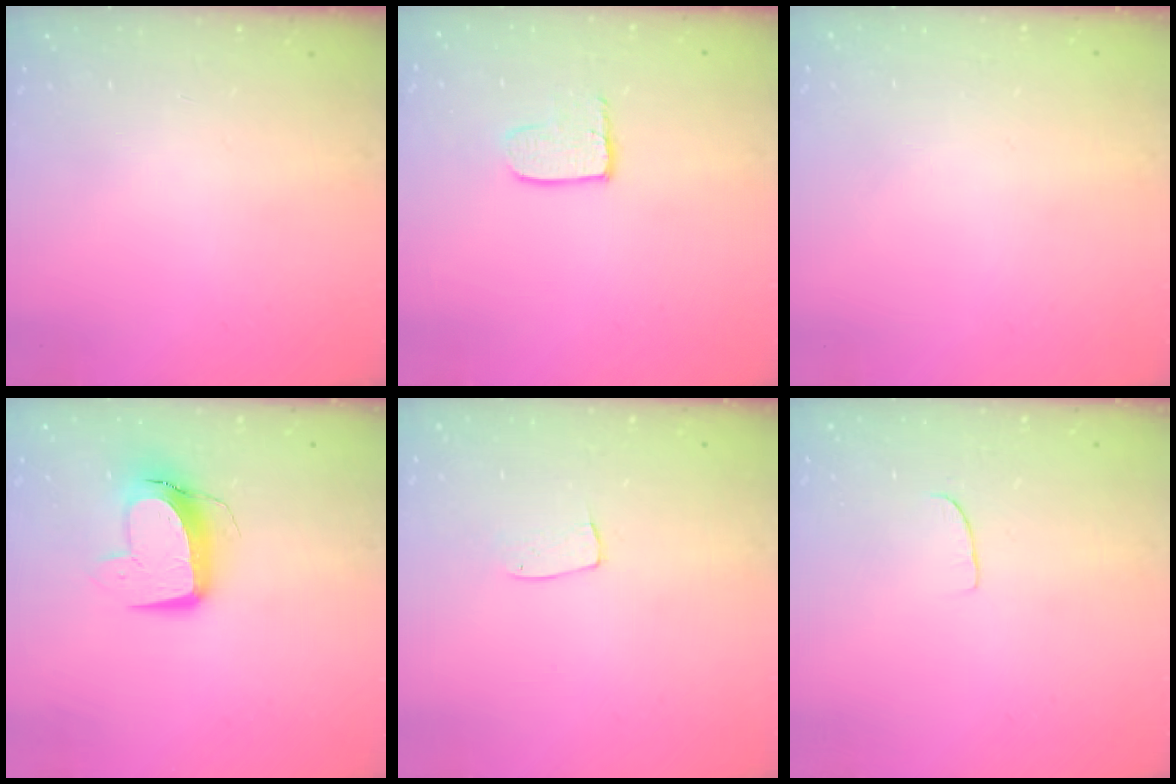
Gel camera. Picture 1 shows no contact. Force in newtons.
{"total": 5.5, "press": 5.5, "slide": 0.4}
{"total": 0.0}
{"total": 11.1, "press": 11.1, "slide": 0.9}
{"total": 5.2, "press": 5.2, "slide": 0.3}
{"total": 5.7, "press": 5.7, "slide": 0.5}